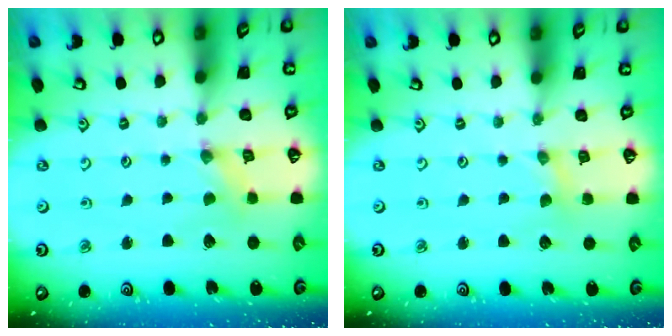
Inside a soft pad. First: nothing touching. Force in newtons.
{"total": 0.7, "press": 0.7, "slide": 0.2}